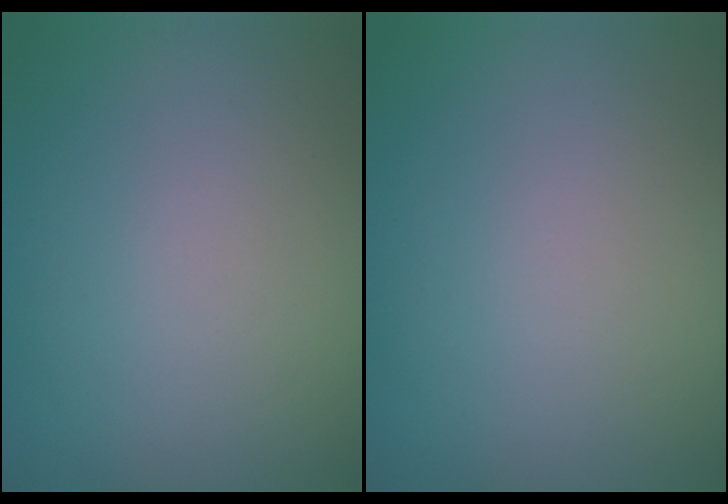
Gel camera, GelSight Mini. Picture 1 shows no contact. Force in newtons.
{"total": 0.0}